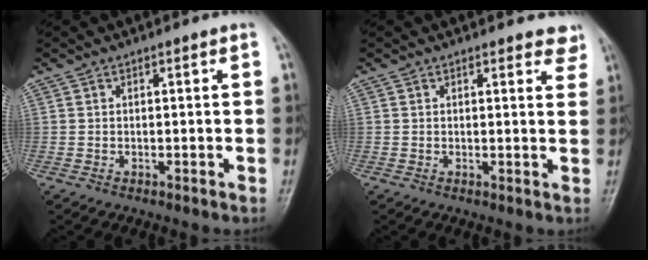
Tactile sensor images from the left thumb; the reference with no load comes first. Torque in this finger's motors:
{"motor_torque": [-0.22, -0.05, -0.01, 0.13, 0.05]}